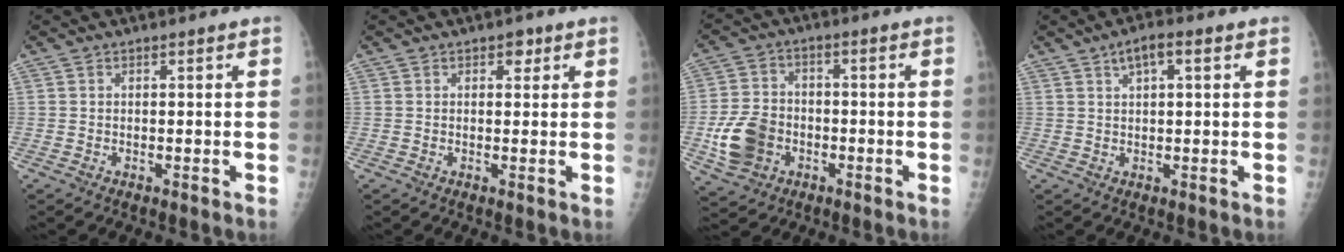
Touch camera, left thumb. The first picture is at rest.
{"total": 1.9, "force": [1.0, 1.3, 1.0], "torque": [0.001, -0.002, 0.009]}
{"total": 10.0, "force": [-3.0, 7.8, 5.5], "torque": [-0.096, 0.014, -0.055]}
{"total": 4.2, "force": [2.0, 1.5, 3.4], "torque": [-0.050, 0.006, 0.032]}